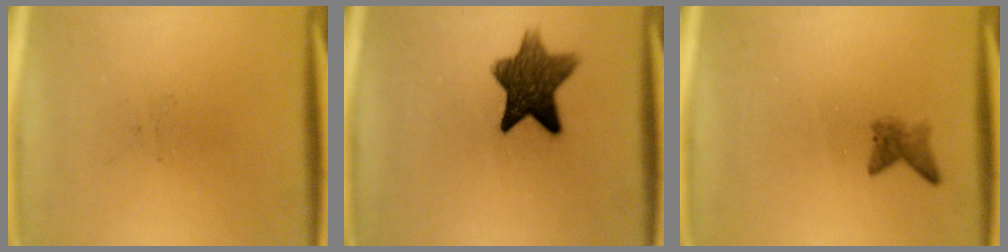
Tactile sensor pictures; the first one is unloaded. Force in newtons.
{"total": 9.8}
{"total": 1.9}